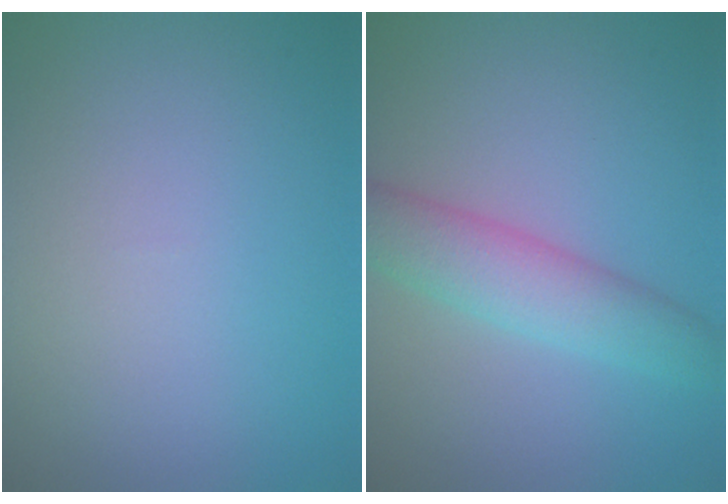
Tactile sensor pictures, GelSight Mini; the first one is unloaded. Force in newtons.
{"total": 4.5, "press": 4.5, "slide": 0.1}